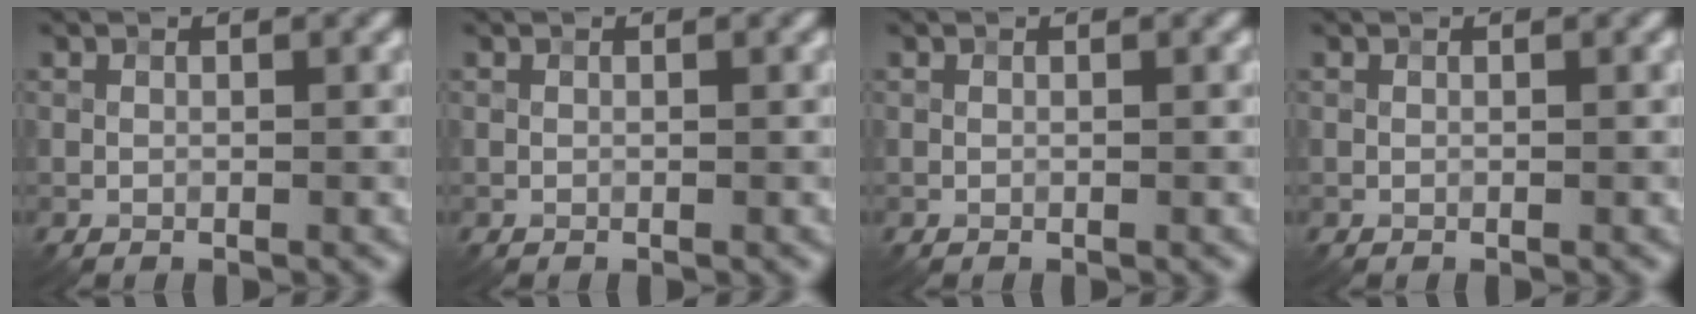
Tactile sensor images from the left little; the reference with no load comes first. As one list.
[{"total": 0.0}, {"total": 0.0}, {"total": 0.0}]